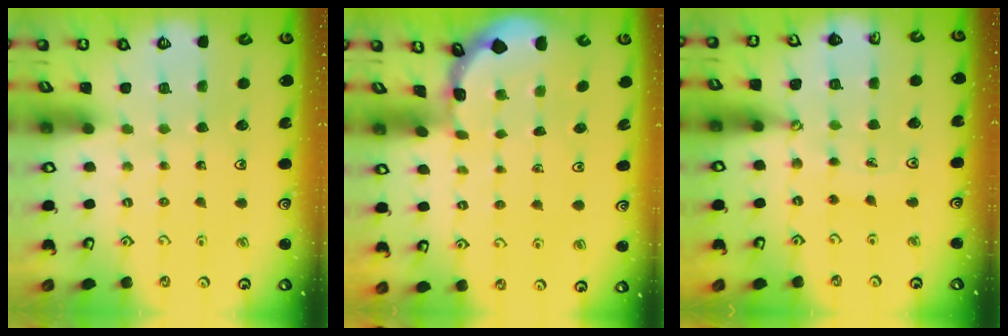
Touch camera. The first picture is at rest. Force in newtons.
{"total": 0.7, "press": 0.6, "slide": 0.1}
{"total": 9.3, "press": 9.1, "slide": 1.8}